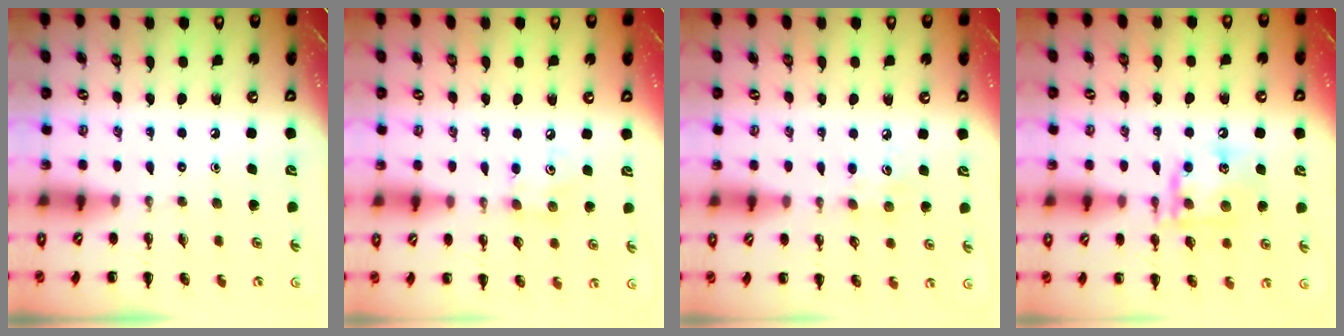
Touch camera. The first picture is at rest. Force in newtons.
{"total": 4.9, "press": 4.8, "slide": 1.0}
{"total": 4.6, "press": 4.5, "slide": 1.2}
{"total": 15.4, "press": 15.3, "slide": 2.0}